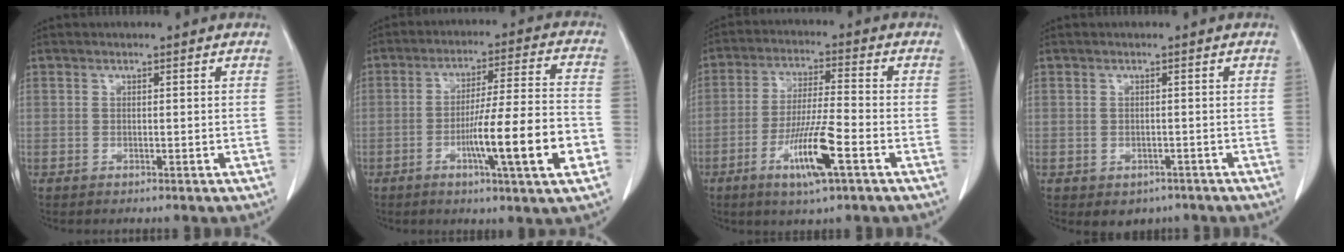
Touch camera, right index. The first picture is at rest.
{"total": 14.4, "force": [-4.8, -0.1, 13.6], "torque": [-0.221, -0.006, -0.078]}
{"total": 10.2, "force": [-4.5, 0.5, 9.1], "torque": [-0.173, -0.014, -0.083]}
{"total": 3.0, "force": [-1.8, 2.3, 0.8], "torque": [-0.003, 0.005, -0.017]}